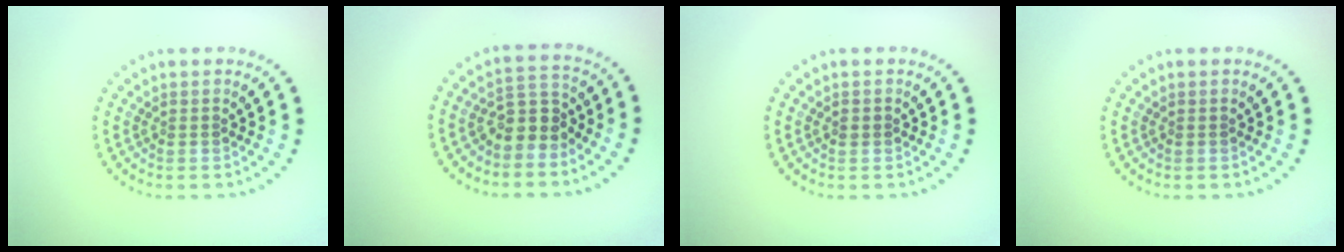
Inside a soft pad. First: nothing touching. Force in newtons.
{"total": 3.1, "press": 2.8, "slide": 1.4}
{"total": 0.9, "press": 0.9, "slide": 0.3}
{"total": 0.0}